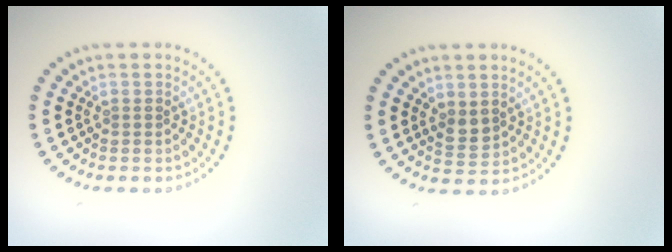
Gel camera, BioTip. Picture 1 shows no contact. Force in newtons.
{"total": 1.6, "press": 1.5, "slide": 0.5}